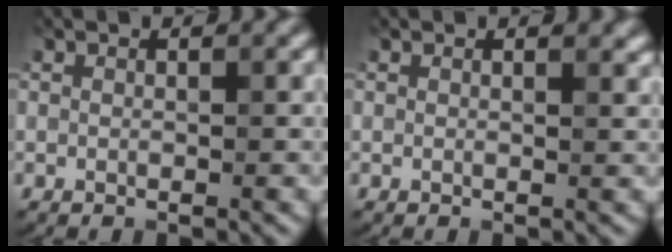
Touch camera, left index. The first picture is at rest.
{"total": 0.8, "force": [0.6, 0.2, 0.4], "torque": [-0.002, 0.000, 0.011]}